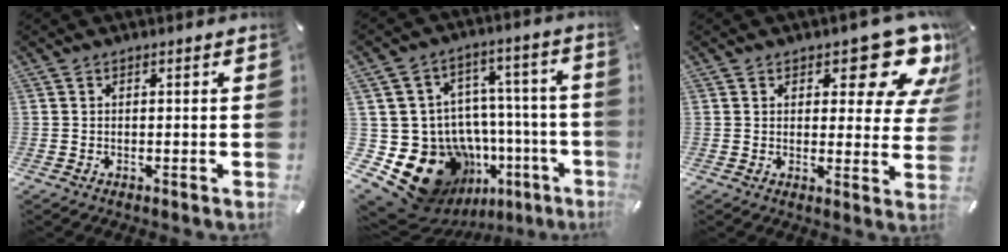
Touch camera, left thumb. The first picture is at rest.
{"total": 23.4, "force": [-9.6, 17.3, 12.4], "torque": [-0.199, 0.041, -0.105]}
{"total": 13.6, "force": [8.6, 5.7, 8.8], "torque": [-0.091, -0.066, 0.142]}